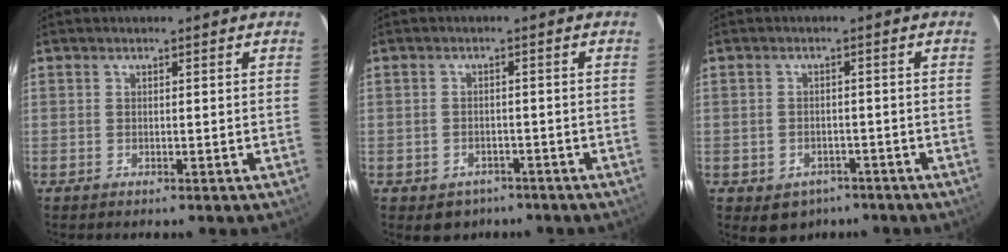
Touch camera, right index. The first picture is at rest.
{"total": 3.7, "force": [-2.4, 2.8, 0.8], "torque": [-0.012, 0.008, -0.026]}
{"total": 4.5, "force": [-2.7, 3.4, 1.2], "torque": [-0.016, 0.006, -0.029]}